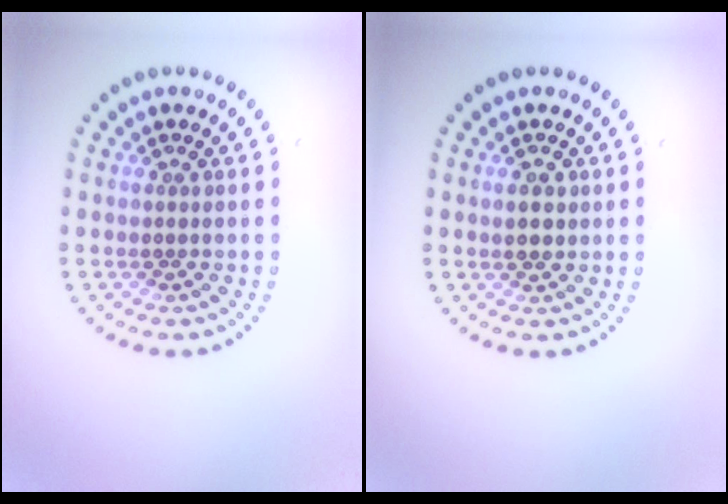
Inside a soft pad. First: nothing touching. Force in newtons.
{"total": 1.9, "press": 1.9, "slide": 0.2}